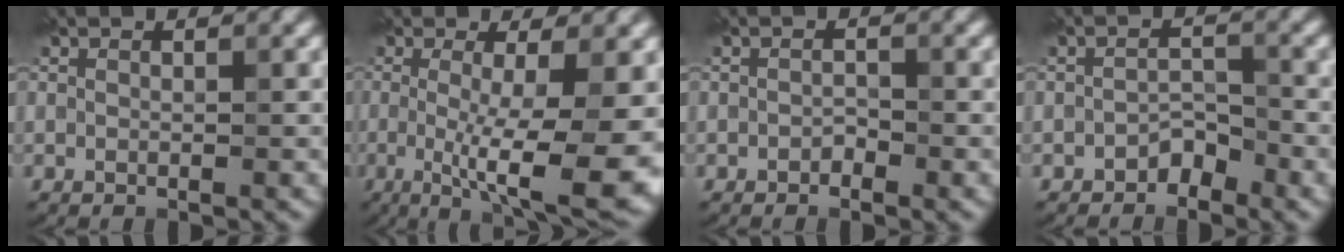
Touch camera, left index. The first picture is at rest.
{"total": 10.0, "force": [-1.4, 2.2, 9.6], "torque": [-0.136, -0.022, -0.017]}
{"total": 0.9, "force": [-0.5, 0.5, 0.5], "torque": [-0.010, 0.000, -0.008]}
{"total": 1.9, "force": [-1.4, 1.0, 0.8], "torque": [-0.011, 0.008, -0.028]}